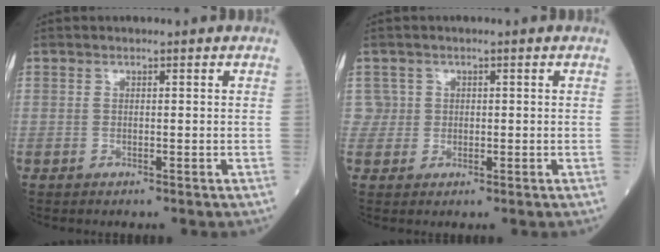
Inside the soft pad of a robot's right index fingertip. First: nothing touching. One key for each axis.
{"total": 2.2, "fx": 0.5, "fy": 2.1, "fz": -0.4, "tx": 0.023, "ty": 0.008, "tz": 0.004}